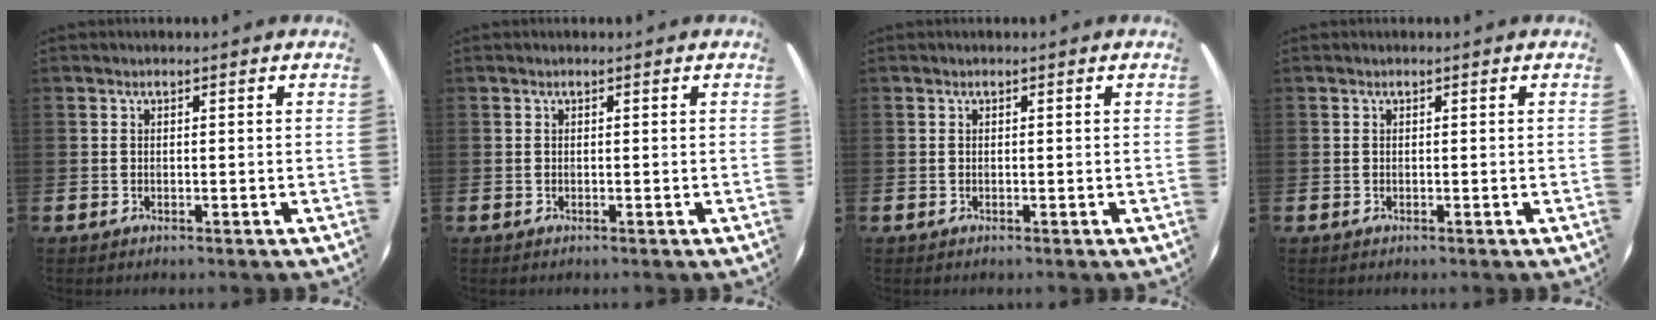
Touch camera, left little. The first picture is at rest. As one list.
[{"total": 0.0}, {"total": 0.0}, {"total": 0.0}]